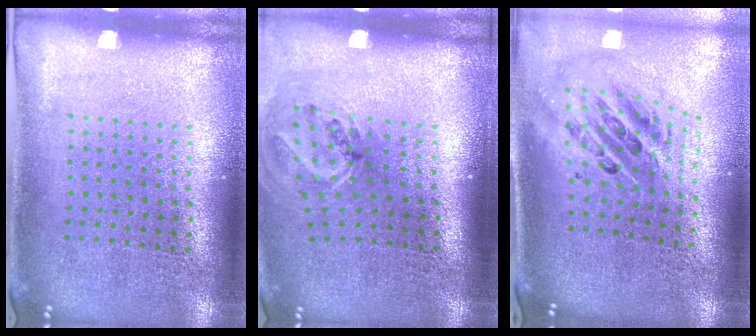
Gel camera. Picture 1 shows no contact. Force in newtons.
{"total": 1.2, "press": 1.0, "slide": 0.6}
{"total": 2.5, "press": 1.7, "slide": 1.8}